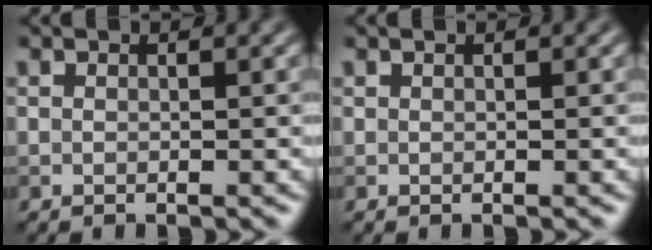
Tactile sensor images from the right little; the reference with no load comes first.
{"total": 0.0}